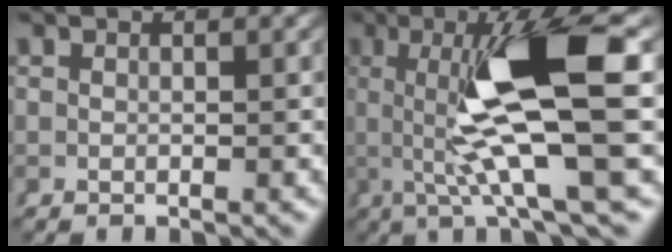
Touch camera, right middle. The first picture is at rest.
{"total": 11.6, "force": [1.0, 2.1, 11.4], "torque": [-0.198, 0.004, 0.019]}